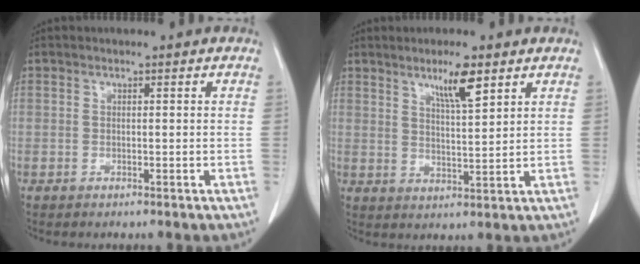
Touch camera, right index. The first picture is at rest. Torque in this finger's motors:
{"motor_torque": [0.44, 0.28, 0.11, 0.05]}